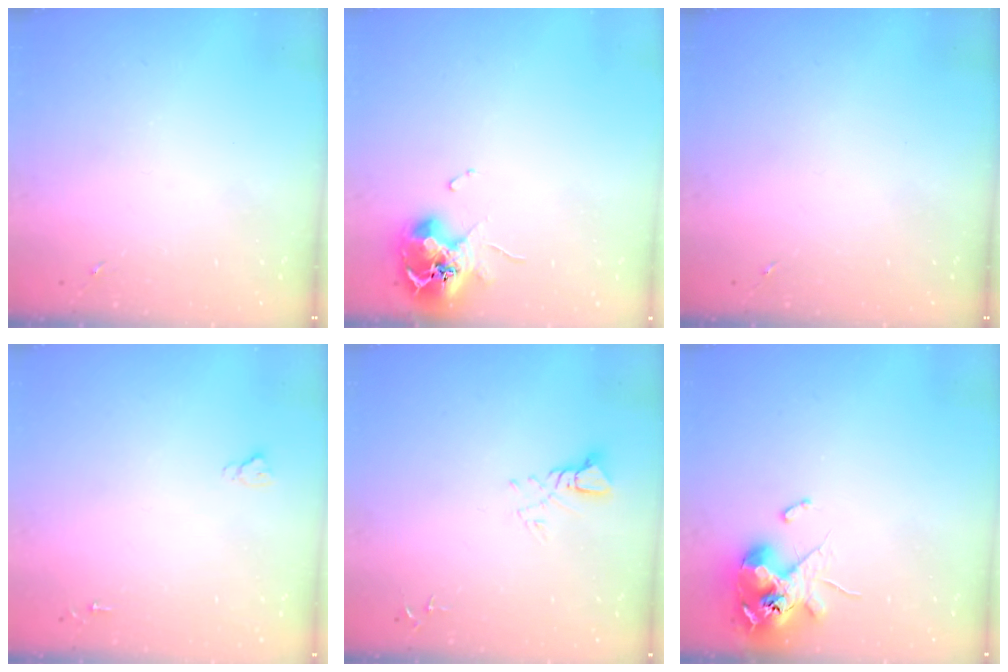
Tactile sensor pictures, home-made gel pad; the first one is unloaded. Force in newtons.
{"total": 12.3, "press": 12.2, "slide": 1.6}
{"total": 0.0}
{"total": 2.6, "press": 2.5, "slide": 0.3}
{"total": 5.0, "press": 5.0, "slide": 0.2}
{"total": 12.1, "press": 11.9, "slide": 2.2}